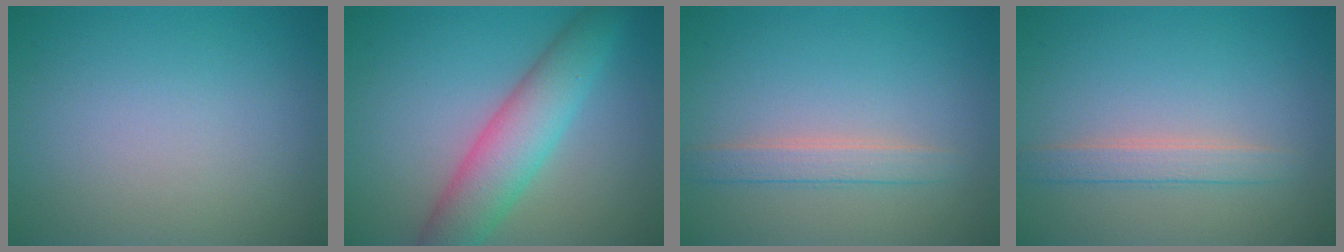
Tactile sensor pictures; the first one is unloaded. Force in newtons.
{"total": 5.9, "press": 5.9, "slide": 0.4}
{"total": 2.1, "press": 2.1, "slide": 0.1}
{"total": 2.1, "press": 2.1, "slide": 0.1}